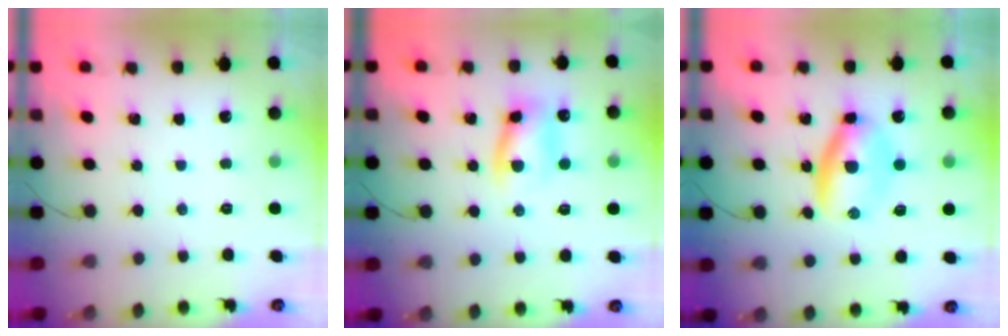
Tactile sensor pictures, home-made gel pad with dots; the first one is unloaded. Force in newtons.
{"total": 9.5, "press": 9.4, "slide": 1.6}
{"total": 6.9, "press": 6.7, "slide": 1.9}